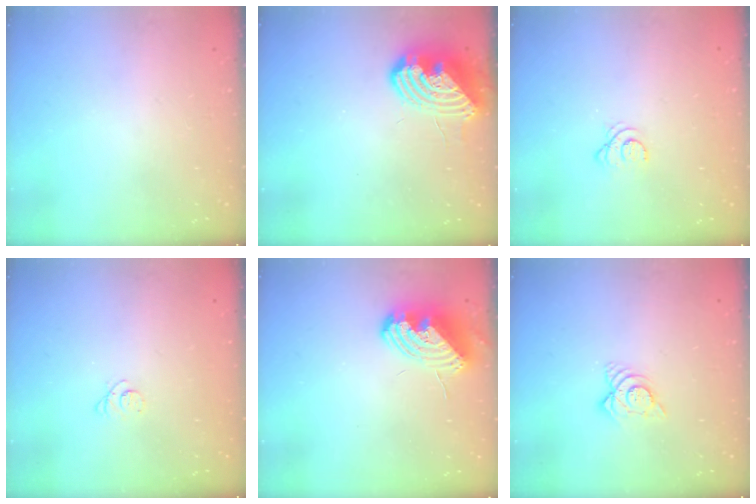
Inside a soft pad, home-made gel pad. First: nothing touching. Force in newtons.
{"total": 12.6, "press": 12.5, "slide": 1.6}
{"total": 2.5, "press": 2.5, "slide": 0.3}
{"total": 2.4, "press": 2.3, "slide": 0.3}
{"total": 11.8, "press": 11.7, "slide": 1.4}
{"total": 7.2, "press": 7.2, "slide": 0.6}